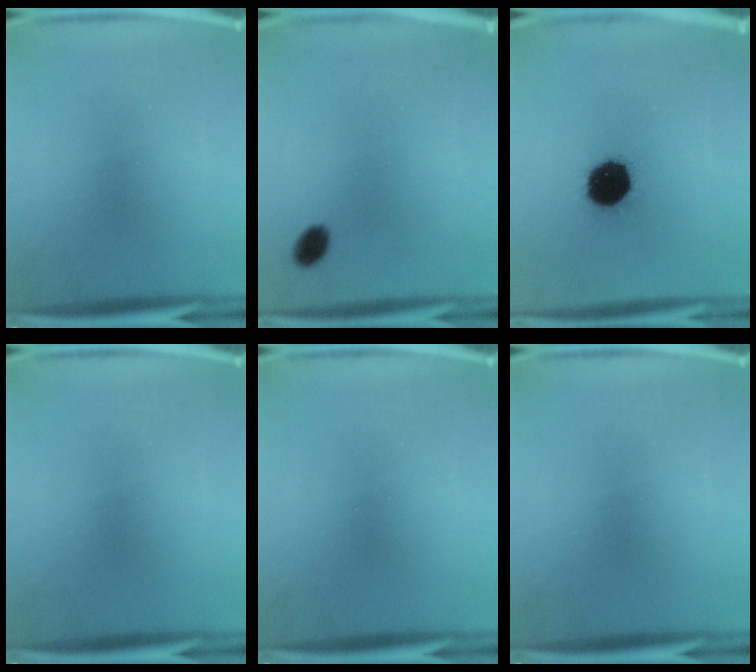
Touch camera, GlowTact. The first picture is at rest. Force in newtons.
{"total": 3.1}
{"total": 14.0}
{"total": 0.0}
{"total": 0.0}
{"total": 0.0}